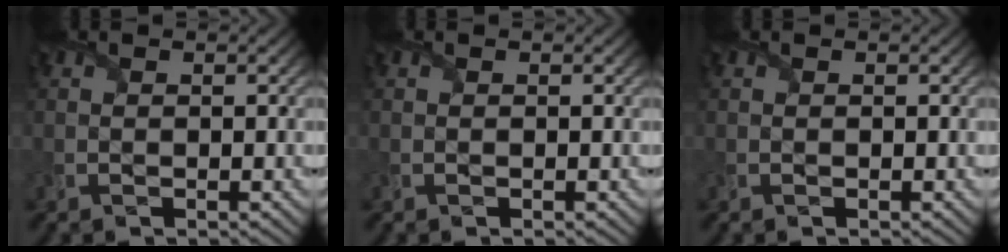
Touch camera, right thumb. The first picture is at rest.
{"total": 0.0}
{"total": 0.0}